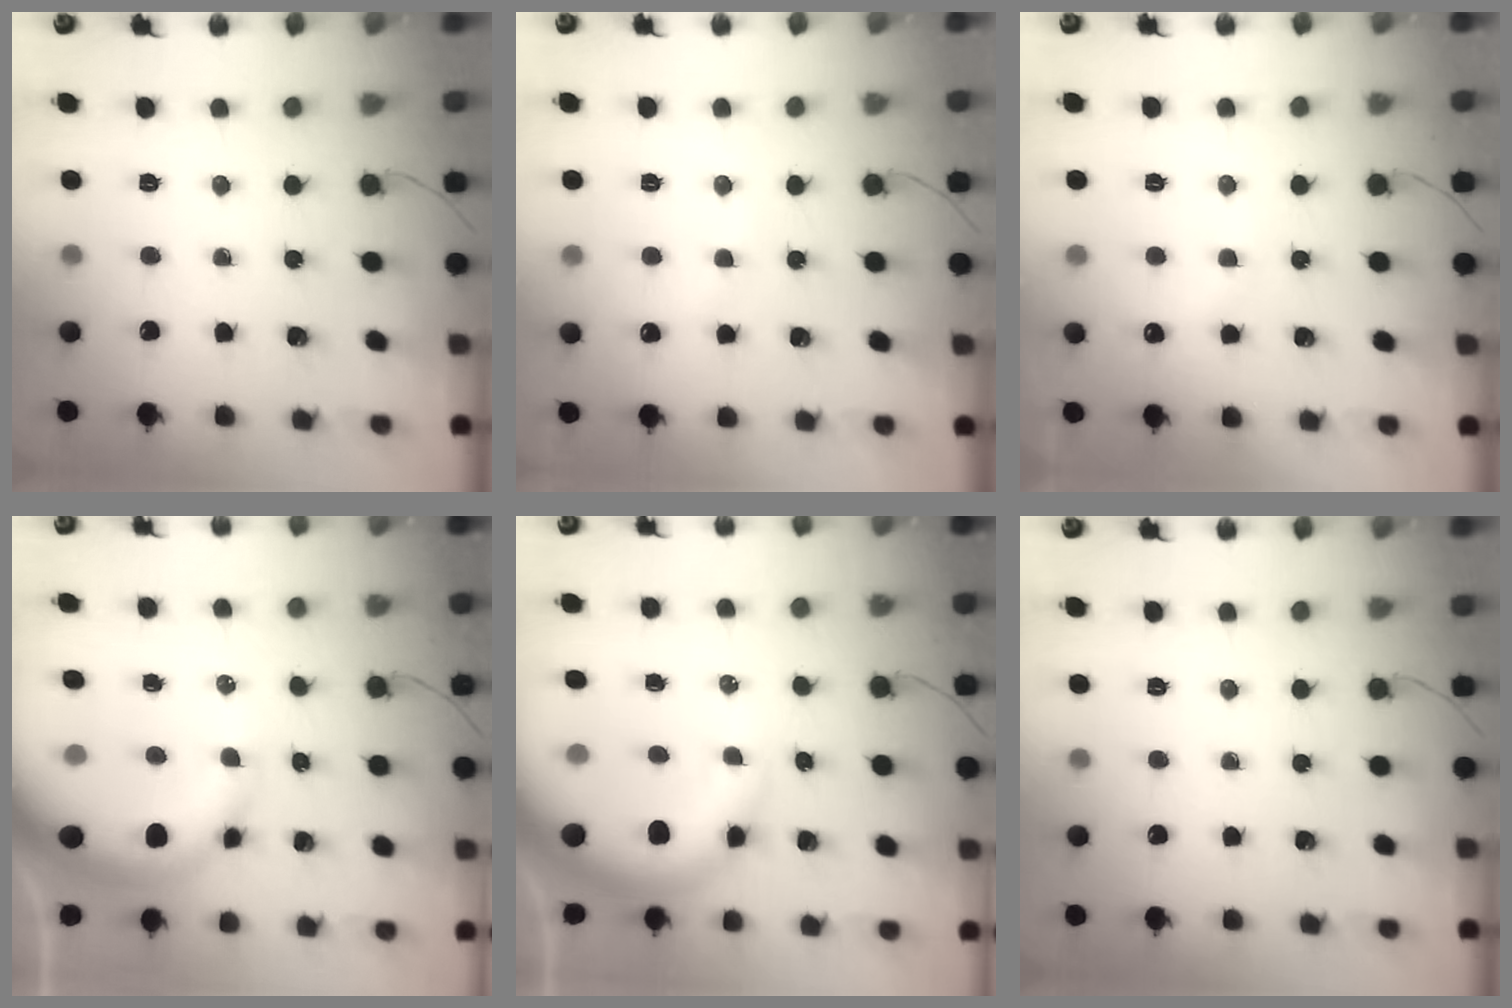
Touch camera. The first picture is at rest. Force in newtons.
{"total": 5.9, "press": 5.7, "slide": 1.4}
{"total": 6.9, "press": 6.7, "slide": 1.4}
{"total": 15.4, "press": 15.0, "slide": 3.4}
{"total": 12.8, "press": 12.5, "slide": 2.7}
{"total": 0.0}